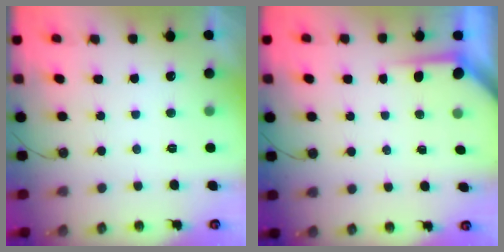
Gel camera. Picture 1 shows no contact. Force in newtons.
{"total": 3.6, "press": 3.6, "slide": 0.3}